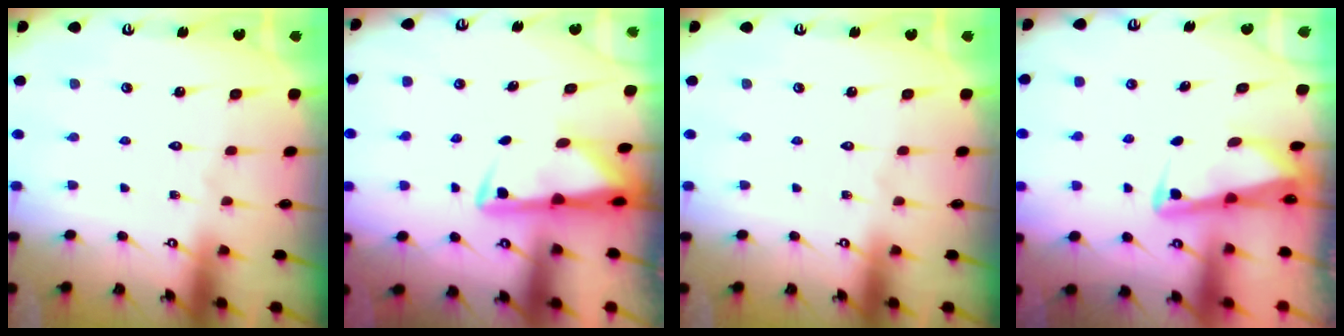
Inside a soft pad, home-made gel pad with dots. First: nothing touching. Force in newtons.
{"total": 3.0, "press": 3.0, "slide": 0.5}
{"total": 0.0}
{"total": 3.0, "press": 3.0, "slide": 0.4}